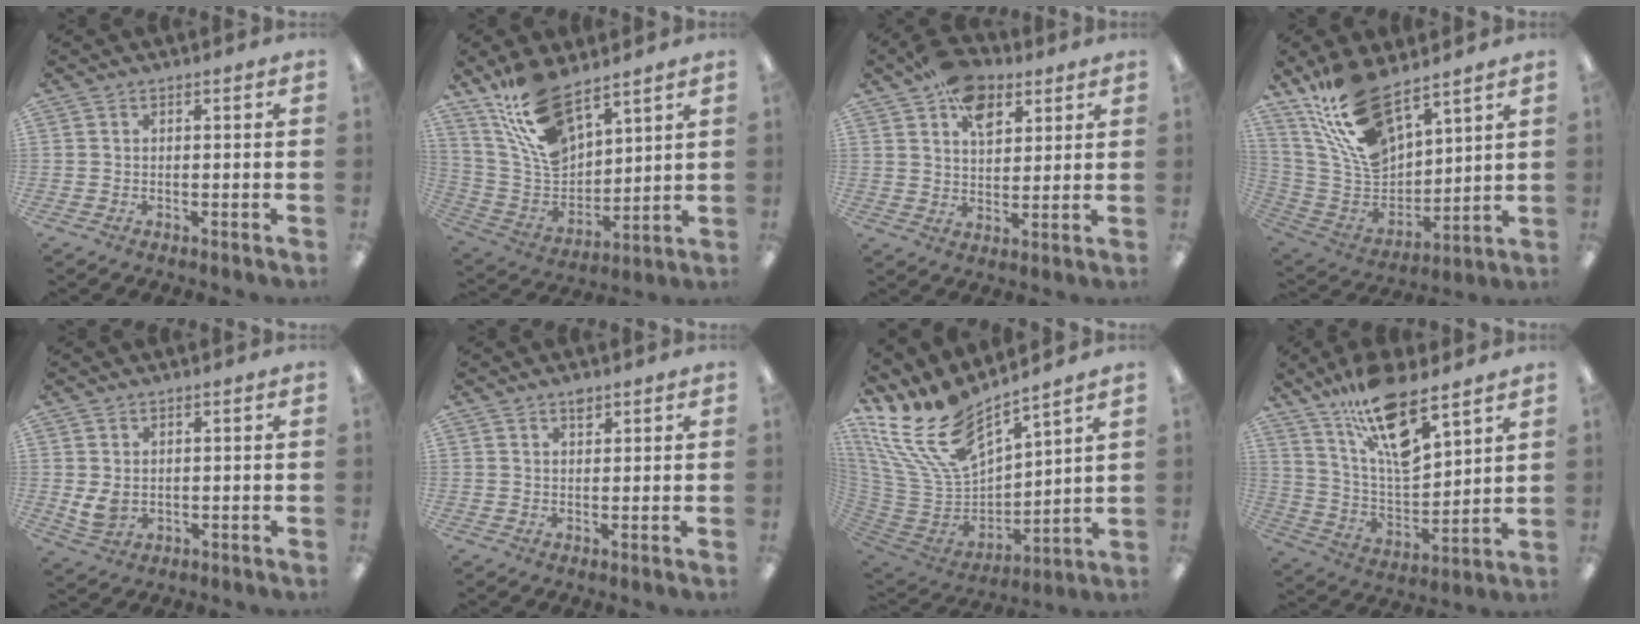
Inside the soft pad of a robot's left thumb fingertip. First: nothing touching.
{"total": 16.8, "force": [12.1, 7.3, 9.1], "torque": [-0.197, -0.062, 0.223]}
{"total": 10.6, "force": [6.1, 6.4, 5.8], "torque": [-0.081, -0.023, 0.109]}
{"total": 18.8, "force": [13.7, 7.9, 10.2], "torque": [-0.228, -0.078, 0.250]}
{"total": 4.1, "force": [1.1, 2.8, 2.8], "torque": [-0.050, -0.008, 0.017]}
{"total": 2.2, "force": [1.8, 0.9, 1.0], "torque": [-0.006, -0.008, 0.030]}
{"total": 19.3, "force": [14.6, 7.5, 10.1], "torque": [-0.246, -0.104, 0.261]}
{"total": 17.8, "force": [12.1, 5.7, 11.7], "torque": [-0.211, -0.066, 0.209]}